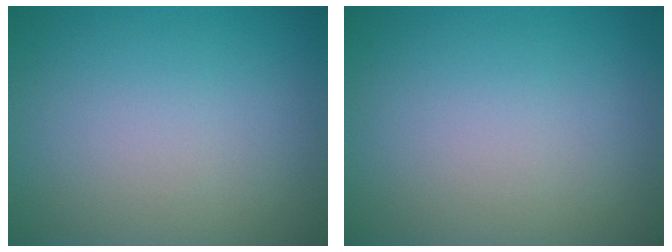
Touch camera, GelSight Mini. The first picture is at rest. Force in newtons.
{"total": 0.0}